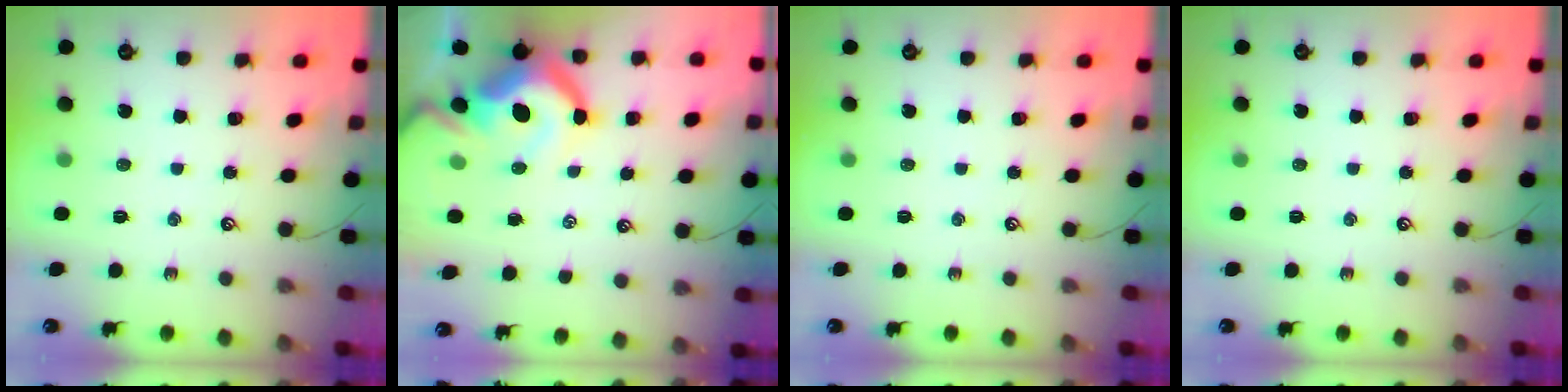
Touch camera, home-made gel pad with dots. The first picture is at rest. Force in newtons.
{"total": 15.0, "press": 14.8, "slide": 2.2}
{"total": 0.0}
{"total": 0.0}